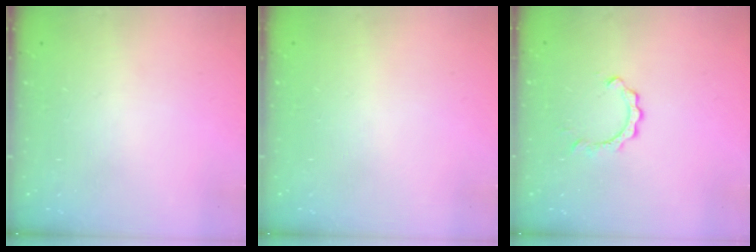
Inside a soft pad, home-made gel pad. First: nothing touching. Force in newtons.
{"total": 1.6, "press": 1.6, "slide": 0.1}
{"total": 2.4, "press": 2.4, "slide": 0.3}